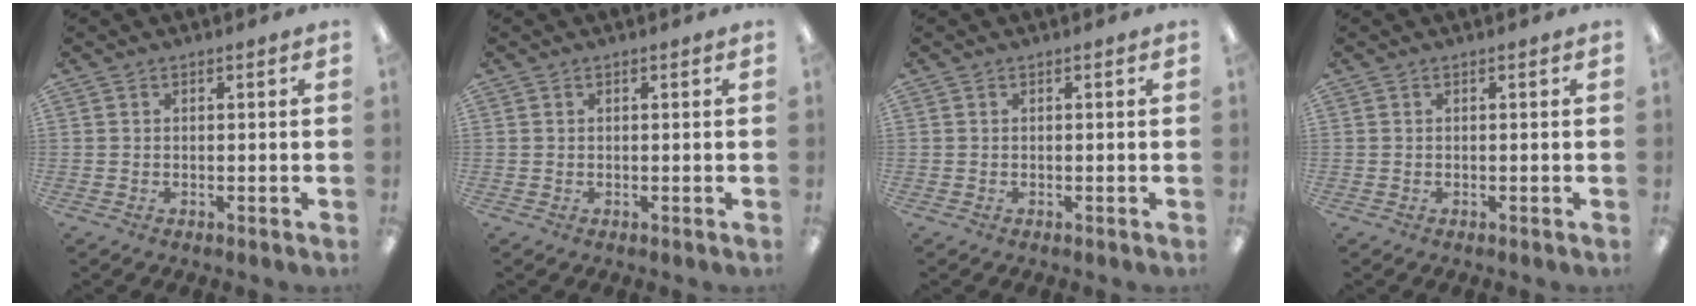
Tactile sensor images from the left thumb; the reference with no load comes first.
{"total": 0.0}
{"total": 0.0}
{"total": 0.0}